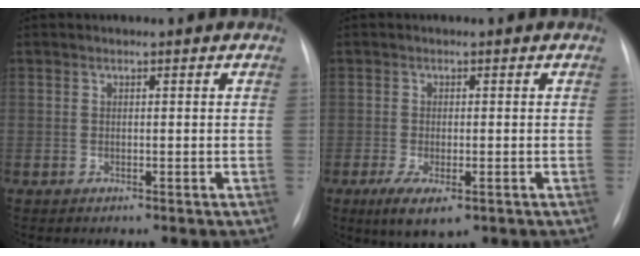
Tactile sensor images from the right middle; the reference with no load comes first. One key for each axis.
{"total": 5.4, "fx": -2.7, "fy": 1.7, "fz": 4.3, "tx": -0.081, "ty": -0.016, "tz": -0.038}